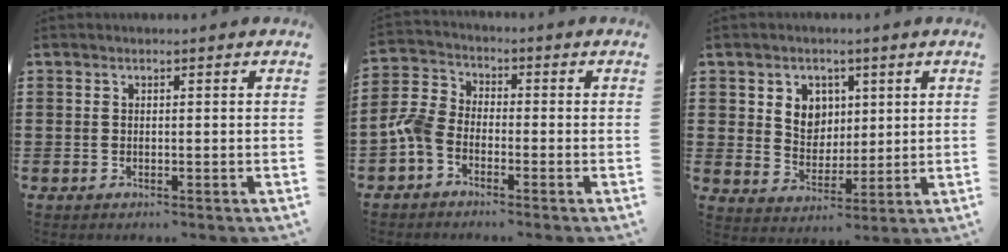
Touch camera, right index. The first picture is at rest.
{"total": 5.1, "force": [-2.9, 3.2, 2.6], "torque": [-0.086, 0.001, -0.069]}
{"total": 5.3, "force": [2.1, 4.7, 1.4], "torque": [-0.044, 0.009, 0.035]}